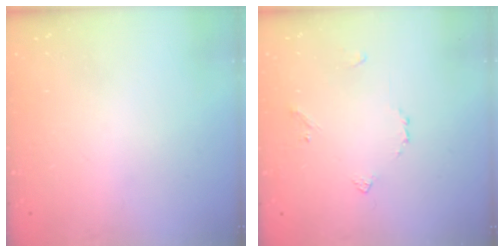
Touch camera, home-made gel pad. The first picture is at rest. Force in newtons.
{"total": 3.8, "press": 3.7, "slide": 0.7}